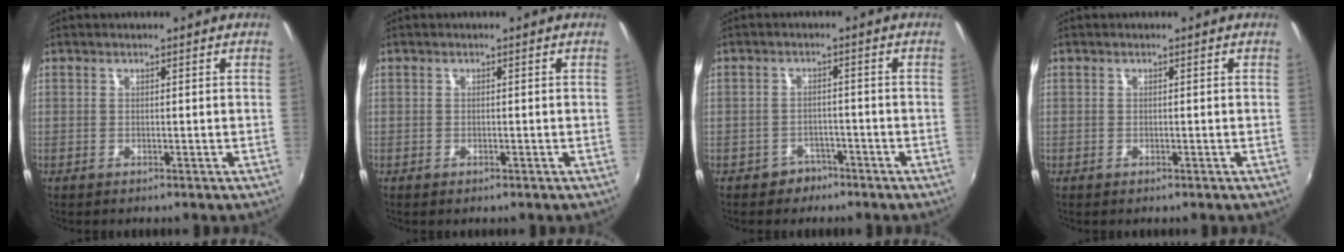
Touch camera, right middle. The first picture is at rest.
{"total": 0.5, "force": [-0.4, 0.3, 0.1], "torque": [-0.003, -0.004, -0.008]}
{"total": 3.5, "force": [-2.5, 2.5, 0.1], "torque": [-0.009, 0.010, -0.035]}
{"total": 0.0}